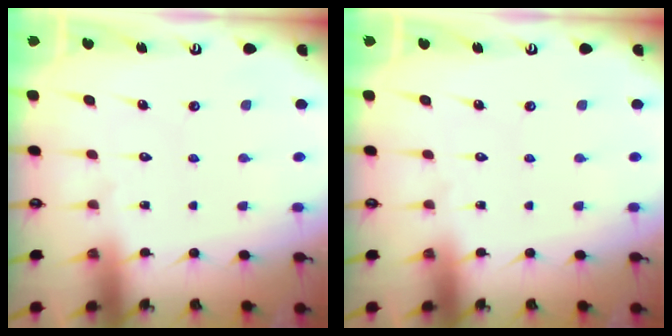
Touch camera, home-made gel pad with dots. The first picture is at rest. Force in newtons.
{"total": 0.0}